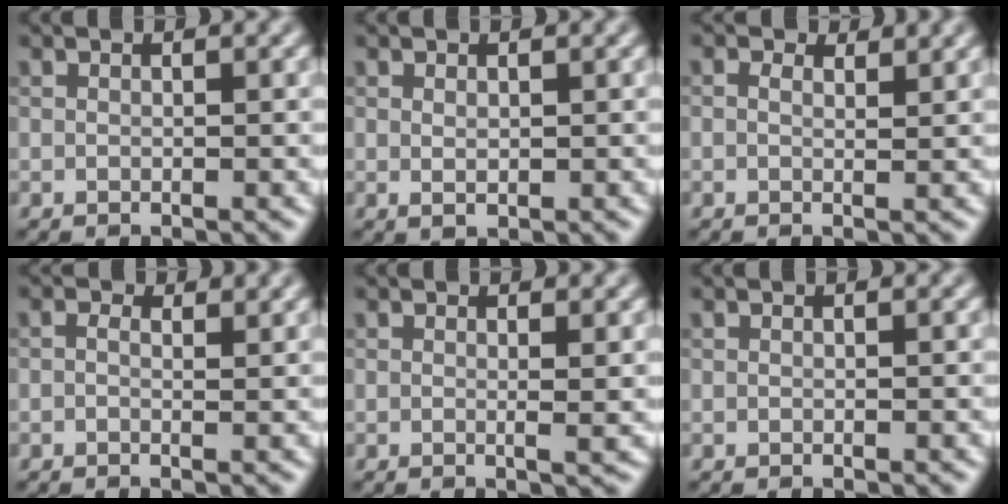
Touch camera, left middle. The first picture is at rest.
{"total": 0.9, "force": [0.3, 0.4, 0.7], "torque": [-0.015, -0.002, 0.009]}
{"total": 2.5, "force": [1.6, 1.2, 1.5], "torque": [-0.024, -0.003, 0.010]}
{"total": 2.5, "force": [1.1, 1.4, 1.8], "torque": [-0.021, 0.003, -0.006]}
{"total": 1.5, "force": [0.4, 0.4, 1.4], "torque": [-0.015, -0.001, 0.001]}
{"total": 0.0}